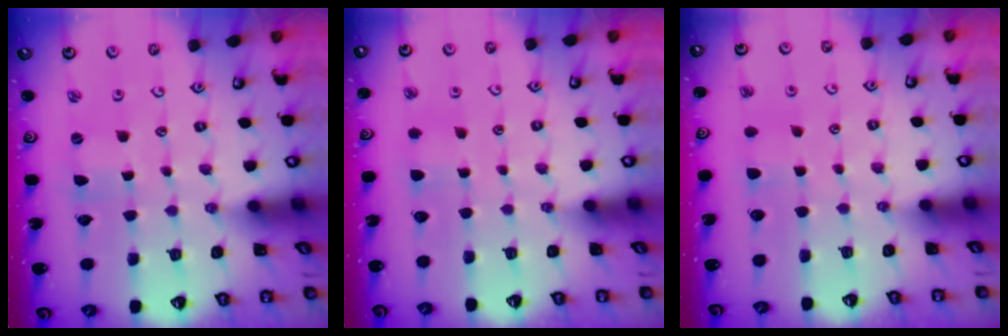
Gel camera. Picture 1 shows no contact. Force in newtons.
{"total": 2.9, "press": 2.9, "slide": 0.5}
{"total": 4.0, "press": 3.9, "slide": 0.6}